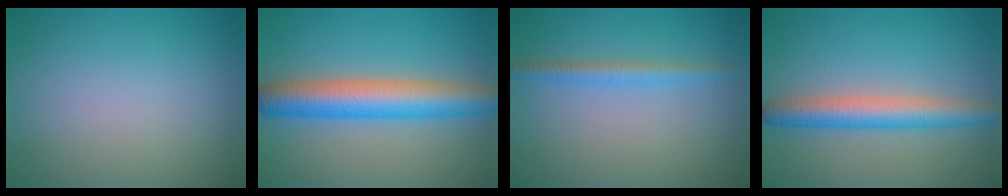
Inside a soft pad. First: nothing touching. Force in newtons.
{"total": 6.9, "press": 6.9, "slide": 0.1}
{"total": 1.9, "press": 1.9, "slide": 0.0}
{"total": 4.3, "press": 4.3, "slide": 0.0}